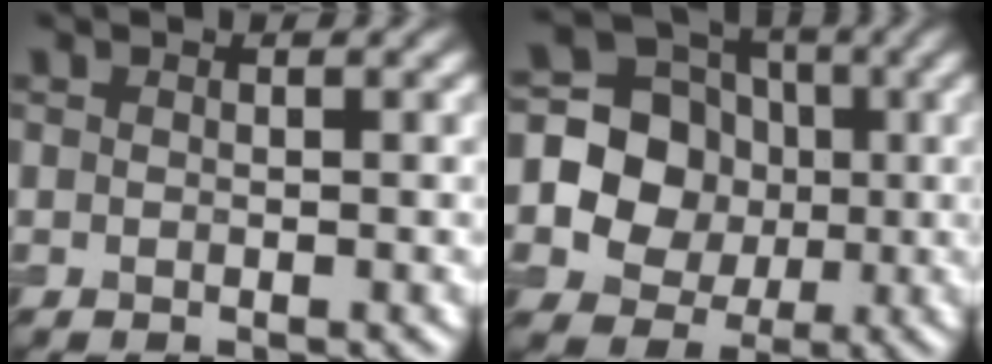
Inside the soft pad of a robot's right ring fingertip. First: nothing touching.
{"total": 11.8, "force": [0.1, 11.3, 3.6], "torque": [-0.094, 0.028, -0.008]}